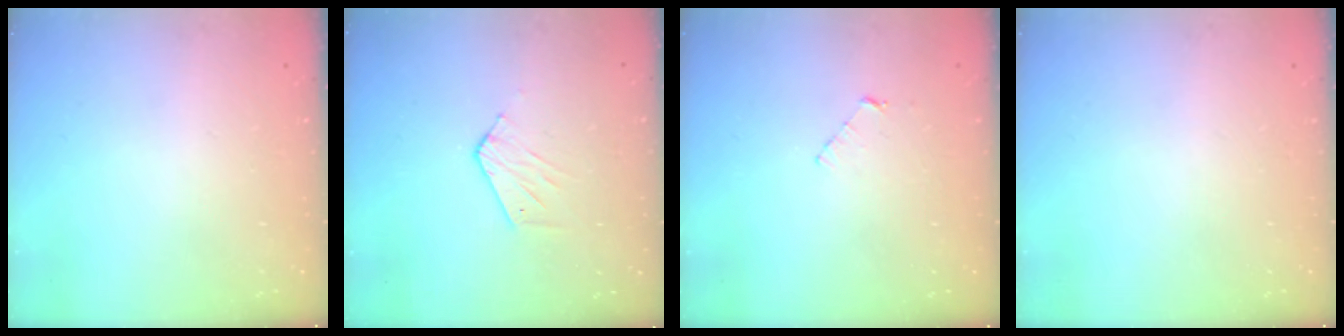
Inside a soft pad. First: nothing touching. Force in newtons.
{"total": 5.7, "press": 5.7, "slide": 0.6}
{"total": 3.4, "press": 3.4, "slide": 0.3}
{"total": 0.0}